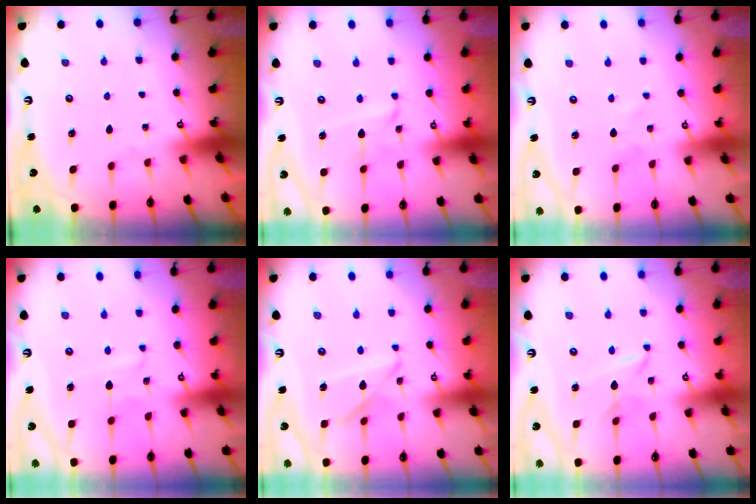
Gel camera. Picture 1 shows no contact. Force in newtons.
{"total": 2.8, "press": 2.8, "slide": 0.2}
{"total": 0.6, "press": 0.6, "slide": 0.1}
{"total": 3.9, "press": 3.9, "slide": 0.2}
{"total": 10.7, "press": 10.7, "slide": 0.9}
{"total": 2.7, "press": 2.7, "slide": 0.4}